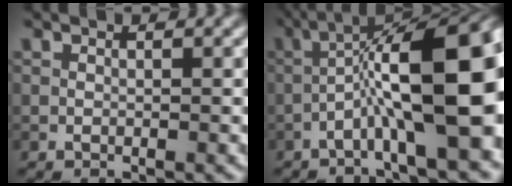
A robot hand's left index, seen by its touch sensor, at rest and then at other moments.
{"total": 13.4, "force": [-2.2, 3.1, 12.8], "torque": [-0.208, 0.026, -0.034]}